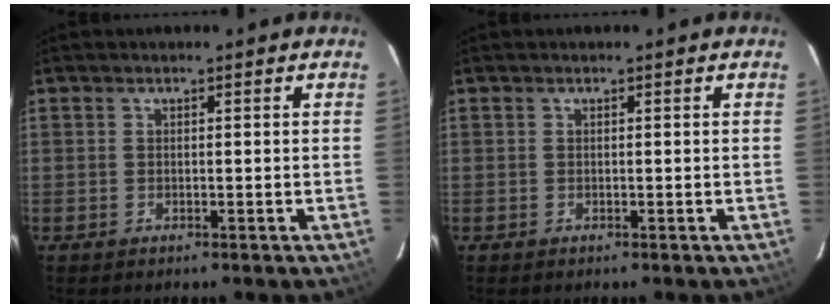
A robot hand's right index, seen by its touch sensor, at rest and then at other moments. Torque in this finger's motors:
{"motor_torque": [-0.07, 0.03, 0.02, 0.00]}